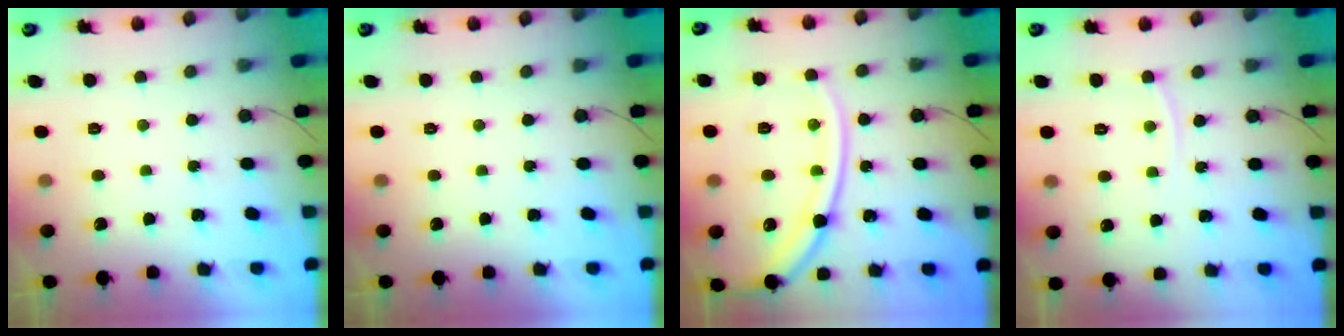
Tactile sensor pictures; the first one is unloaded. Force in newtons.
{"total": 0.0}
{"total": 15.6, "press": 15.5, "slide": 1.7}
{"total": 6.2, "press": 6.2, "slide": 0.5}